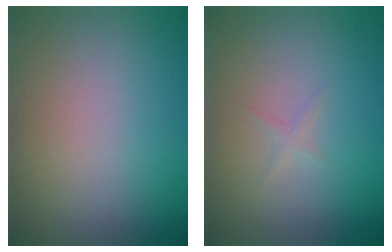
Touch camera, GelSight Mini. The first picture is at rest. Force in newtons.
{"total": 0.6, "press": 0.6, "slide": 0.0}